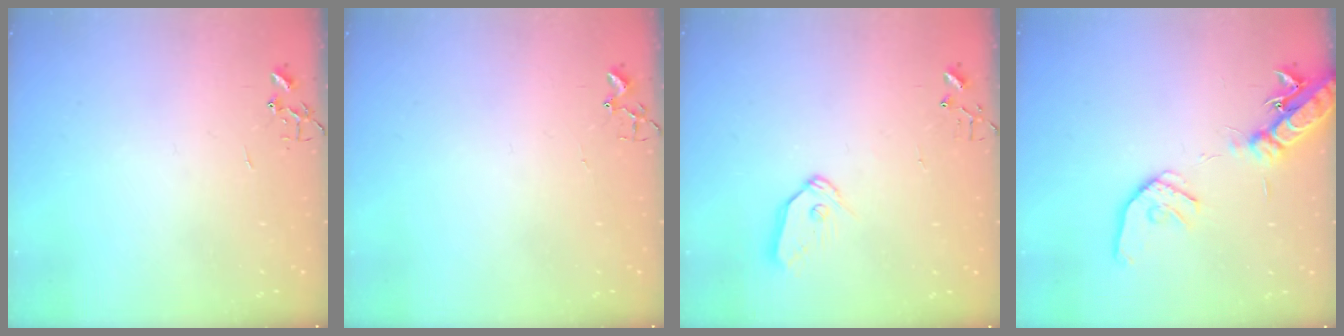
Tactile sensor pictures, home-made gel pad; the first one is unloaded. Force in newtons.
{"total": 1.7, "press": 1.6, "slide": 0.2}
{"total": 8.4, "press": 8.4, "slide": 0.5}
{"total": 16.5, "press": 16.2, "slide": 2.9}